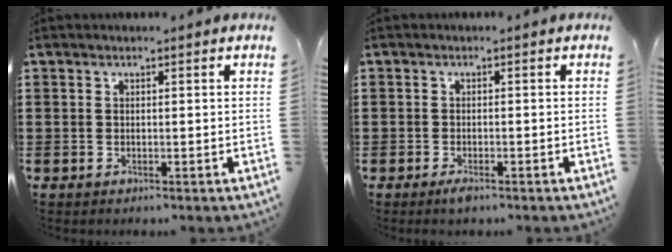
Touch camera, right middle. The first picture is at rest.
{"total": 1.3, "force": [-1.0, 0.5, 0.7], "torque": [-0.014, -0.002, -0.020]}